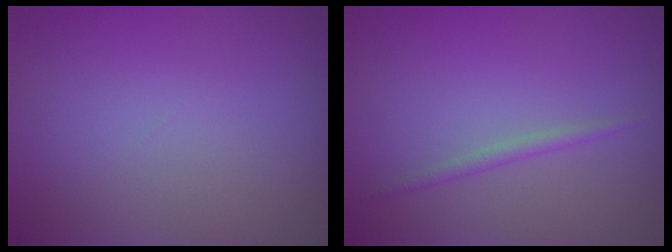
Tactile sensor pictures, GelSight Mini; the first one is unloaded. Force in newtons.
{"total": 1.0, "press": 1.0, "slide": 0.0}